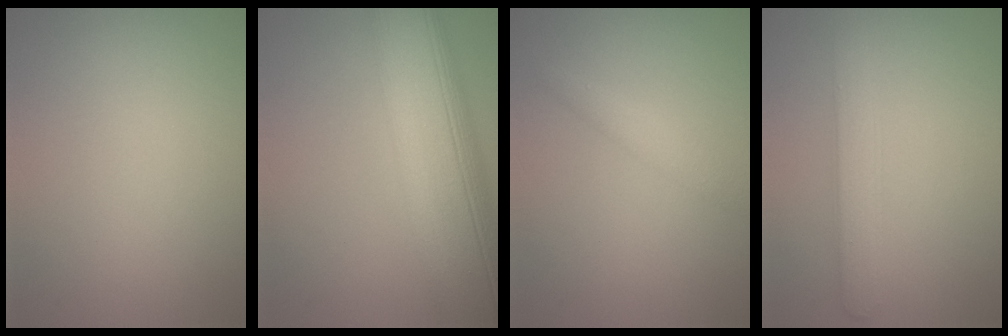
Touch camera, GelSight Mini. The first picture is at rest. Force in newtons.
{"total": 14.2, "press": 14.1, "slide": 1.0}
{"total": 1.9, "press": 1.9, "slide": 0.1}
{"total": 2.5, "press": 2.5, "slide": 0.1}